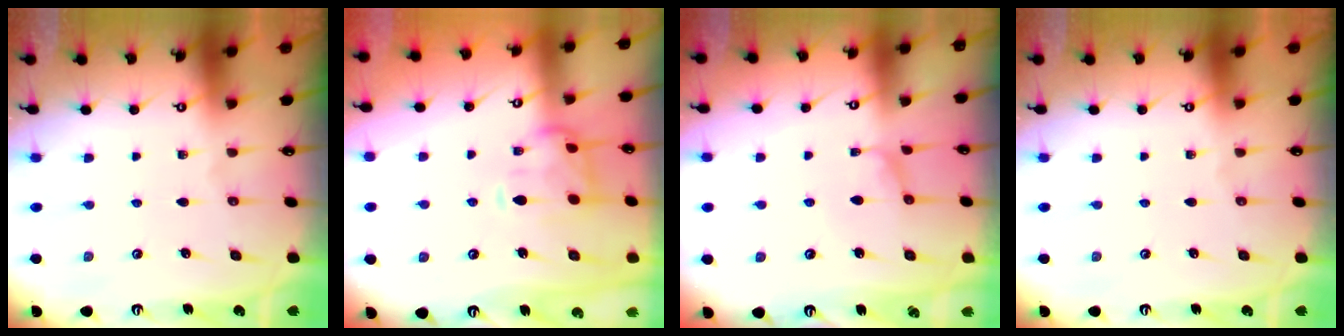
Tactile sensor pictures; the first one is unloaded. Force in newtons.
{"total": 4.3, "press": 4.1, "slide": 1.5}
{"total": 0.9, "press": 0.8, "slide": 0.4}
{"total": 0.0}